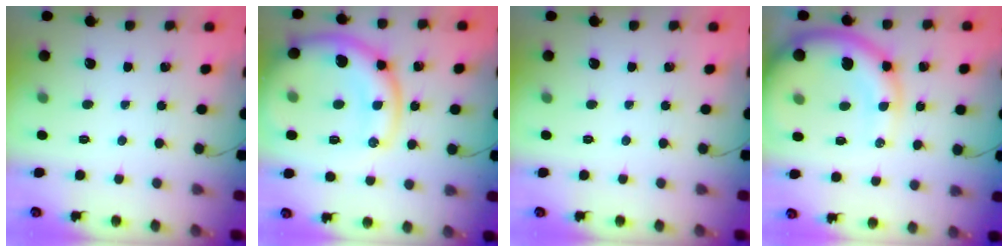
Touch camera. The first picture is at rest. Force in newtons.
{"total": 20.3, "press": 20.1, "slide": 2.4}
{"total": 0.0}
{"total": 14.5, "press": 13.9, "slide": 3.9}